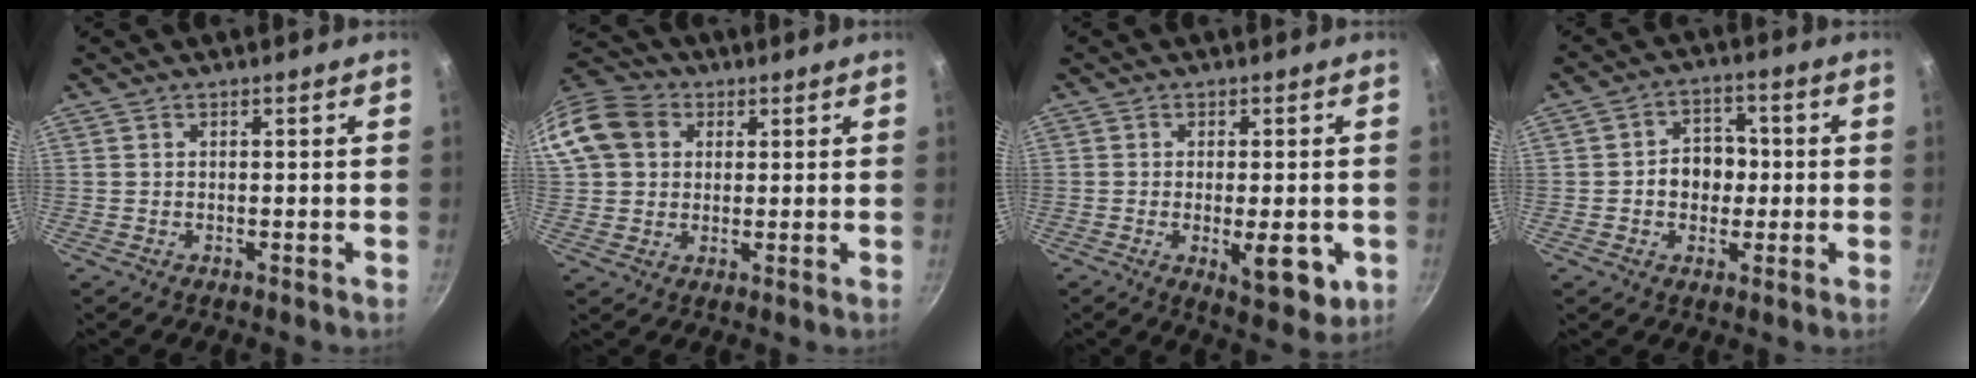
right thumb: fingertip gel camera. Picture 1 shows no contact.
{"total": 14.5, "force": [3.9, 11.9, 7.4], "torque": [-0.146, 0.028, 0.059]}
{"total": 9.2, "force": [-2.2, 3.6, 8.2], "torque": [-0.097, -0.008, -0.024]}
{"total": 7.2, "force": [-0.4, 5.9, 4.2], "torque": [-0.022, 0.013, -0.013]}